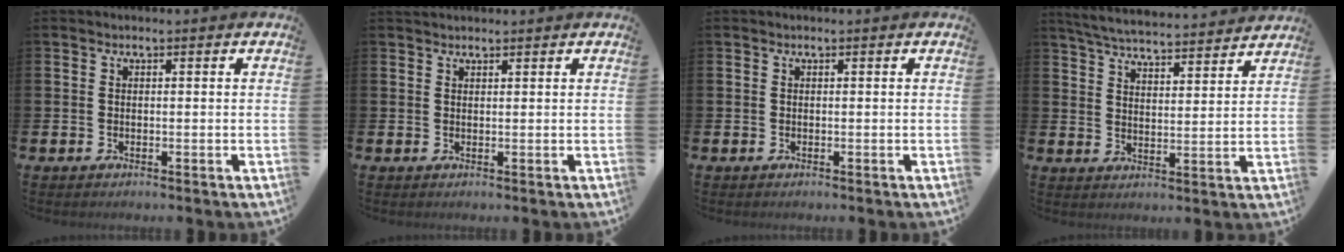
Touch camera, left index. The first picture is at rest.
{"total": 1.1, "force": [1.1, 0.3, 0.1], "torque": [0.006, 0.000, 0.018]}
{"total": 0.0}
{"total": 5.9, "force": [5.8, 0.4, 1.0], "torque": [-0.046, -0.041, 0.103]}